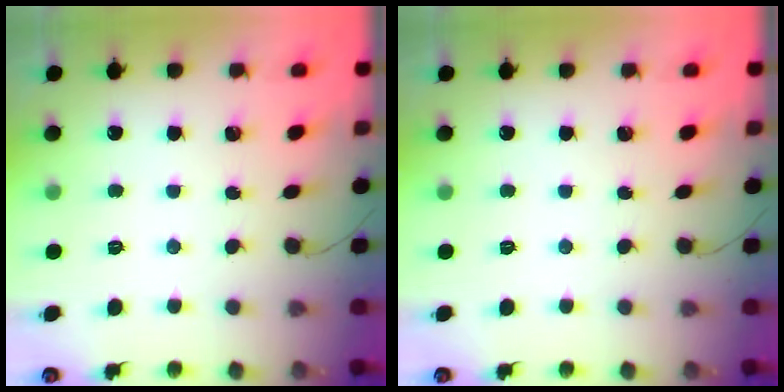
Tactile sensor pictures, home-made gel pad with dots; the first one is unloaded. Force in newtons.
{"total": 0.0}